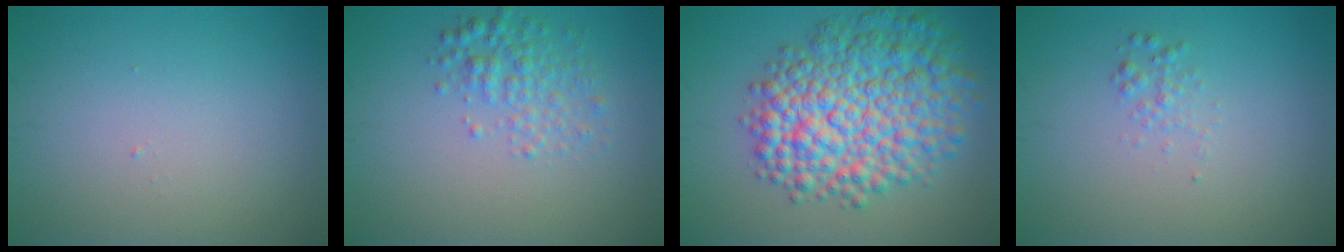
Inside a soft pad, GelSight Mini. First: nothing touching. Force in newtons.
{"total": 2.7, "press": 2.7, "slide": 0.1}
{"total": 10.2, "press": 10.2, "slide": 0.2}
{"total": 1.0, "press": 1.0, "slide": 0.0}